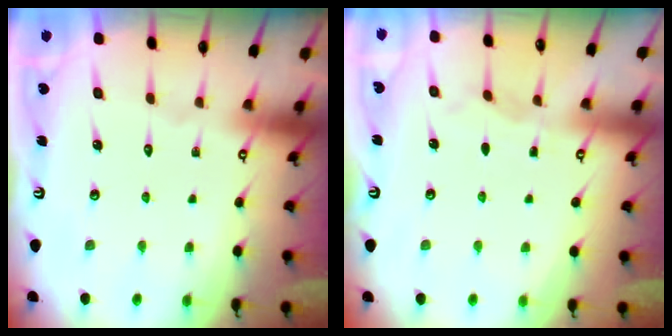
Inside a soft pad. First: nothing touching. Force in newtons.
{"total": 3.5, "press": 3.5, "slide": 0.2}